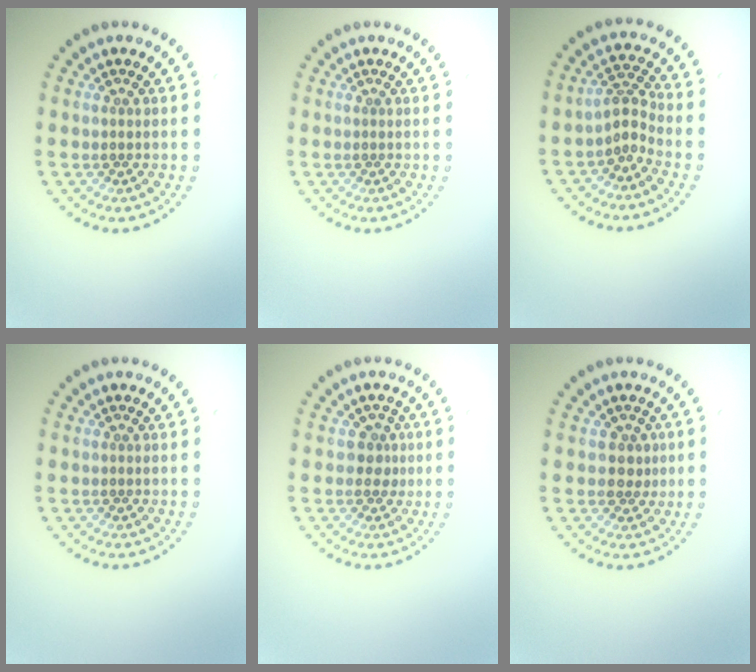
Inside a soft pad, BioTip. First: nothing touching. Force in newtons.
{"total": 0.0}
{"total": 2.2, "press": 1.5, "slide": 1.7}
{"total": 0.0}
{"total": 1.6, "press": 1.4, "slide": 0.9}
{"total": 1.7, "press": 1.5, "slide": 0.8}